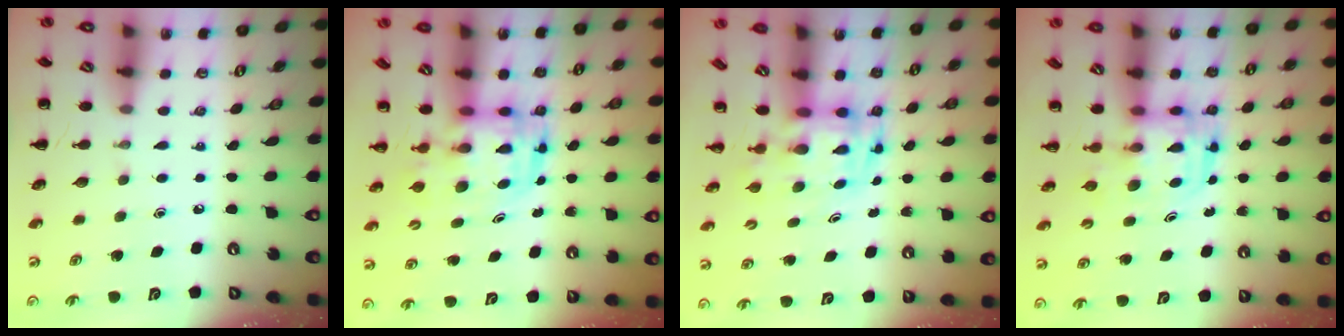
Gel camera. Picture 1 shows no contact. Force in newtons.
{"total": 3.7, "press": 3.6, "slide": 0.7}
{"total": 3.5, "press": 3.4, "slide": 0.7}
{"total": 3.0, "press": 3.0, "slide": 0.3}